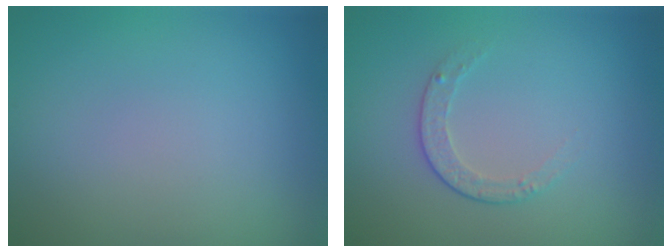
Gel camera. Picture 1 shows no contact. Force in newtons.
{"total": 1.6, "press": 1.2, "slide": 1.1}